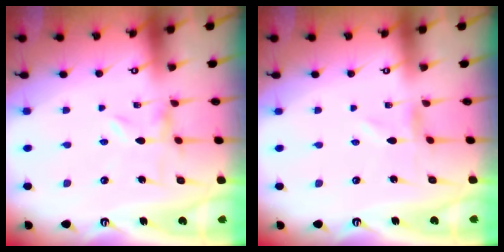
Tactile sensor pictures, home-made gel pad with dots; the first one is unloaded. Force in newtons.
{"total": 0.7, "press": 0.7, "slide": 0.1}